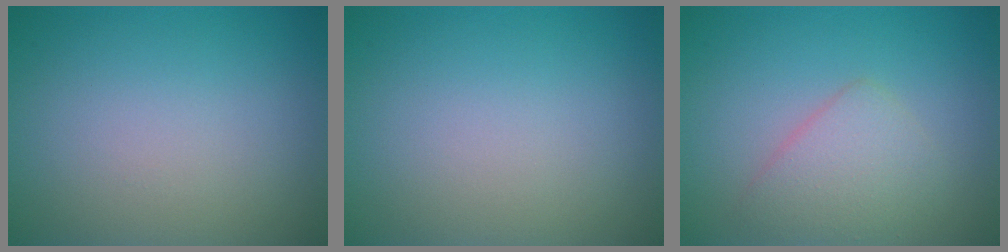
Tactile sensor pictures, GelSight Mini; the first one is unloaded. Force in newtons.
{"total": 0.0}
{"total": 2.8, "press": 2.8, "slide": 0.1}